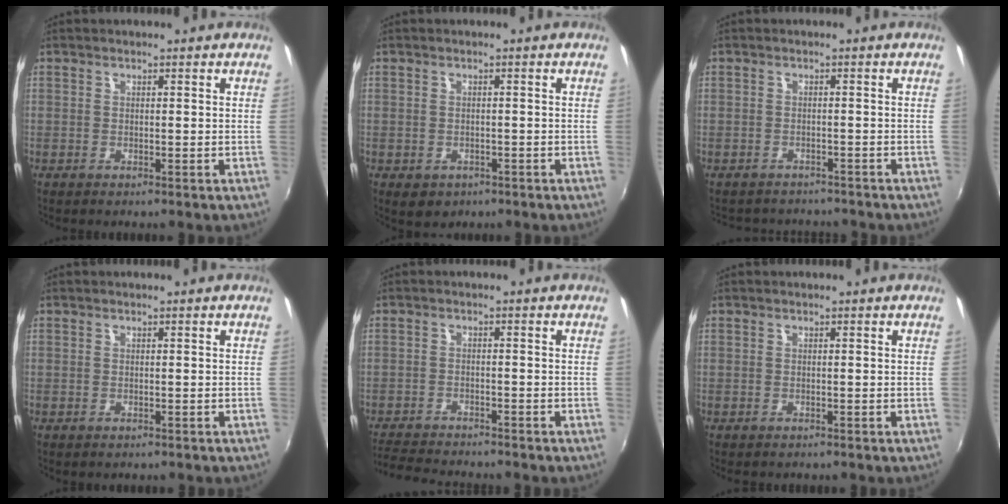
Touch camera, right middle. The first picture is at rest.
{"total": 3.2, "force": [-1.4, 2.5, 1.3], "torque": [-0.030, -0.008, -0.014]}
{"total": 5.1, "force": [-4.4, 2.5, 0.6], "torque": [-0.020, 0.005, -0.064]}
{"total": 0.0}
{"total": 8.0, "force": [-7.6, 1.3, 2.3], "torque": [-0.071, -0.013, -0.129]}
{"total": 0.0}